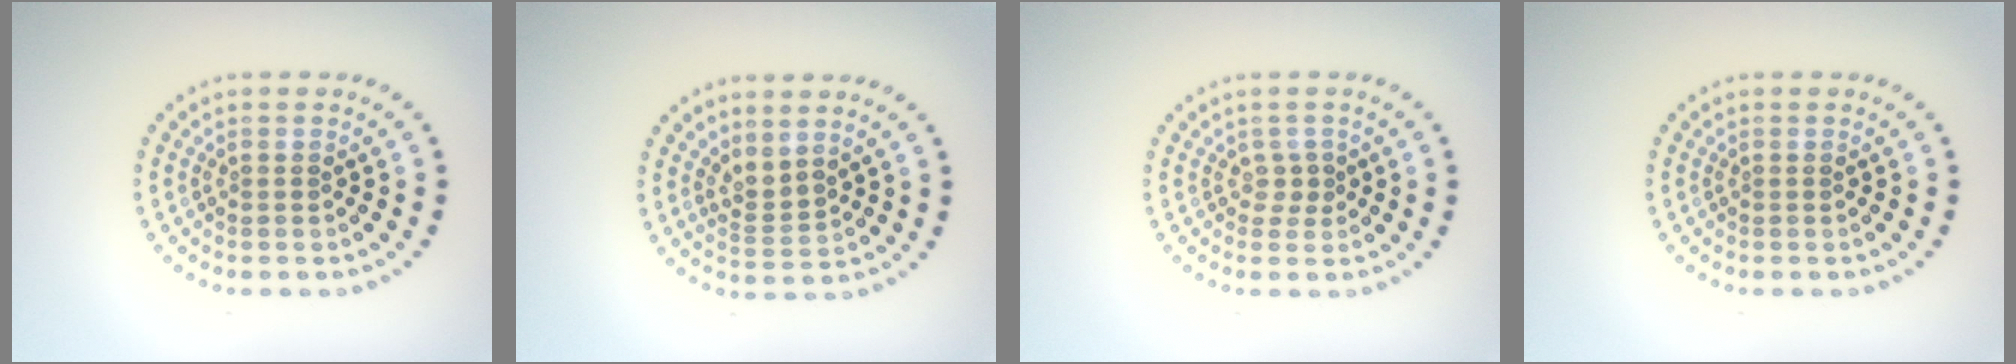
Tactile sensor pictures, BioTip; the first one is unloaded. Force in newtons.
{"total": 2.1, "press": 1.4, "slide": 1.6}
{"total": 1.1, "press": 0.8, "slide": 0.7}
{"total": 0.0}